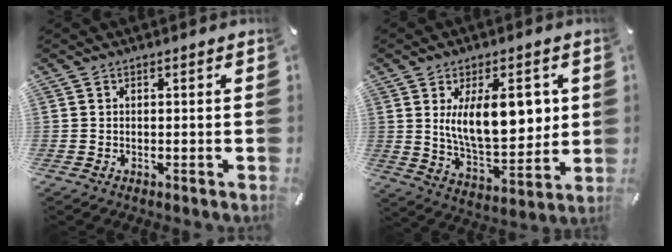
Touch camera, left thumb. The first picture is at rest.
{"total": 15.7, "force": [3.9, 8.1, 12.9], "torque": [-0.195, -0.009, 0.063]}